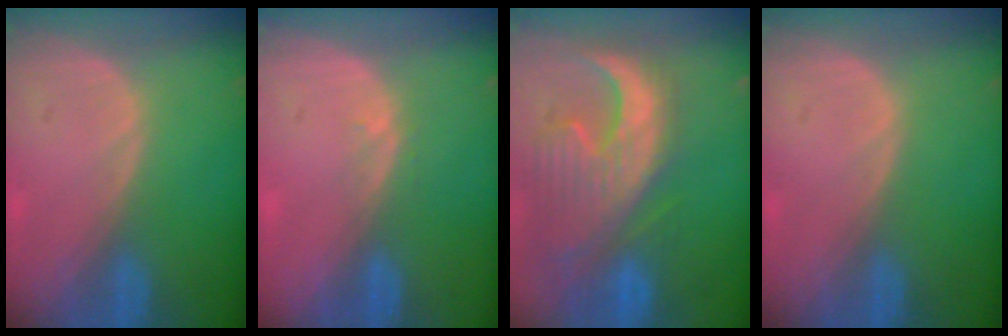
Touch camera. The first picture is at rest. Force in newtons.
{"total": 1.0, "press": 0.7, "slide": 0.7}
{"total": 13.6, "press": 11.5, "slide": 7.2}
{"total": 0.0}